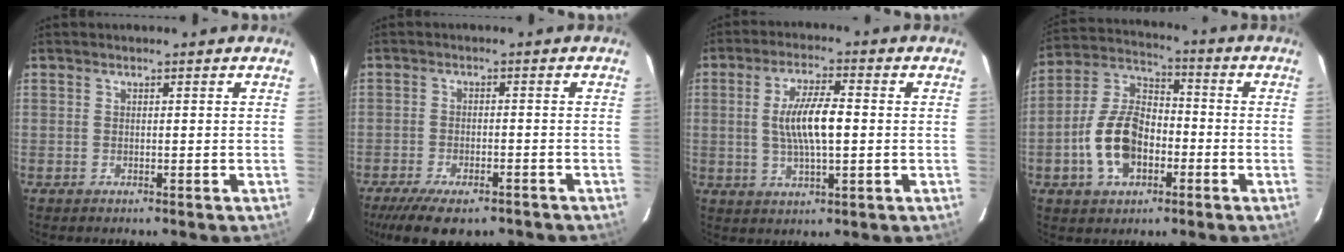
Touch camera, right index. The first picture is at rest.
{"total": 12.1, "force": [-9.1, 4.4, 6.7], "torque": [-0.150, -0.032, -0.142]}
{"total": 8.8, "force": [0.2, 2.4, 8.4], "torque": [-0.159, 0.002, 0.007]}
{"total": 12.8, "force": [-4.2, 8.1, 9.1], "torque": [-0.188, 0.023, -0.070]}